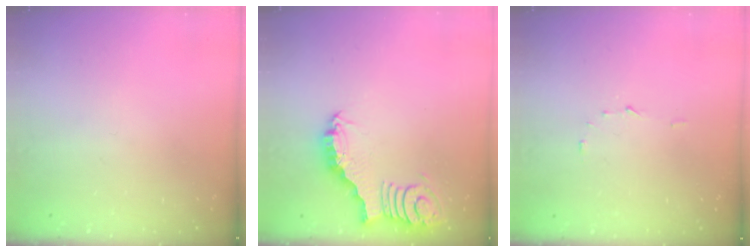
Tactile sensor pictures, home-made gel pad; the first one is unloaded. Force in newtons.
{"total": 3.1, "press": 3.1, "slide": 0.3}
{"total": 4.1, "press": 4.1, "slide": 0.2}